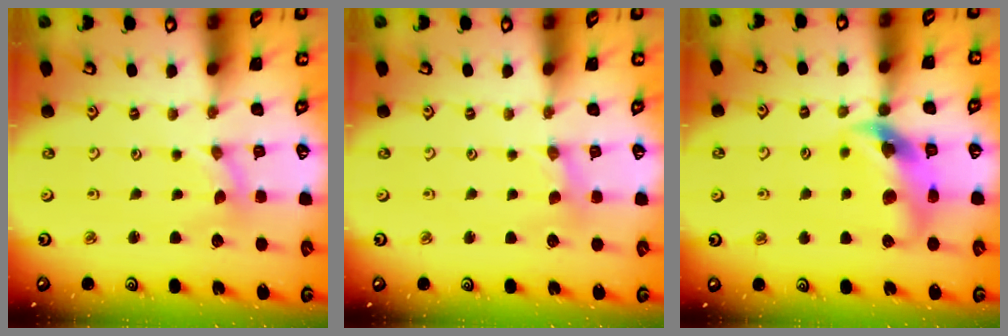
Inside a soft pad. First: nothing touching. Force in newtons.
{"total": 1.5, "press": 1.5, "slide": 0.3}
{"total": 12.4, "press": 12.3, "slide": 1.8}